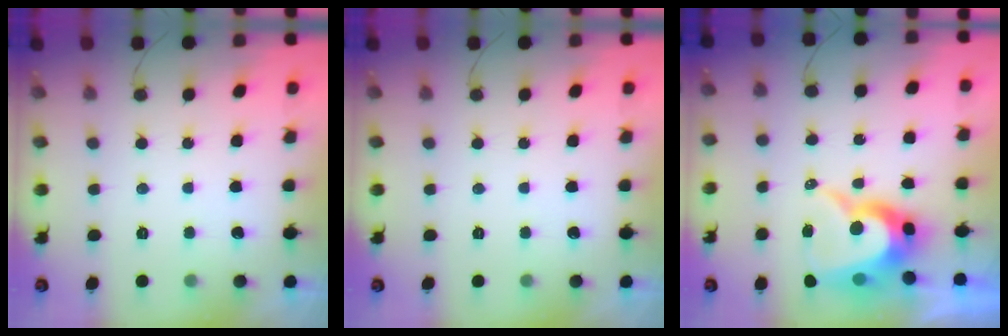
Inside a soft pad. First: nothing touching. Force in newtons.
{"total": 0.0}
{"total": 12.3, "press": 12.2, "slide": 1.0}